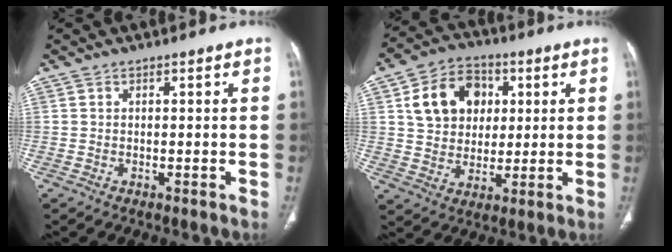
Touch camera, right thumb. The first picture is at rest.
{"total": 13.2, "force": [3.9, 10.4, 7.2], "torque": [-0.091, 0.002, 0.066]}